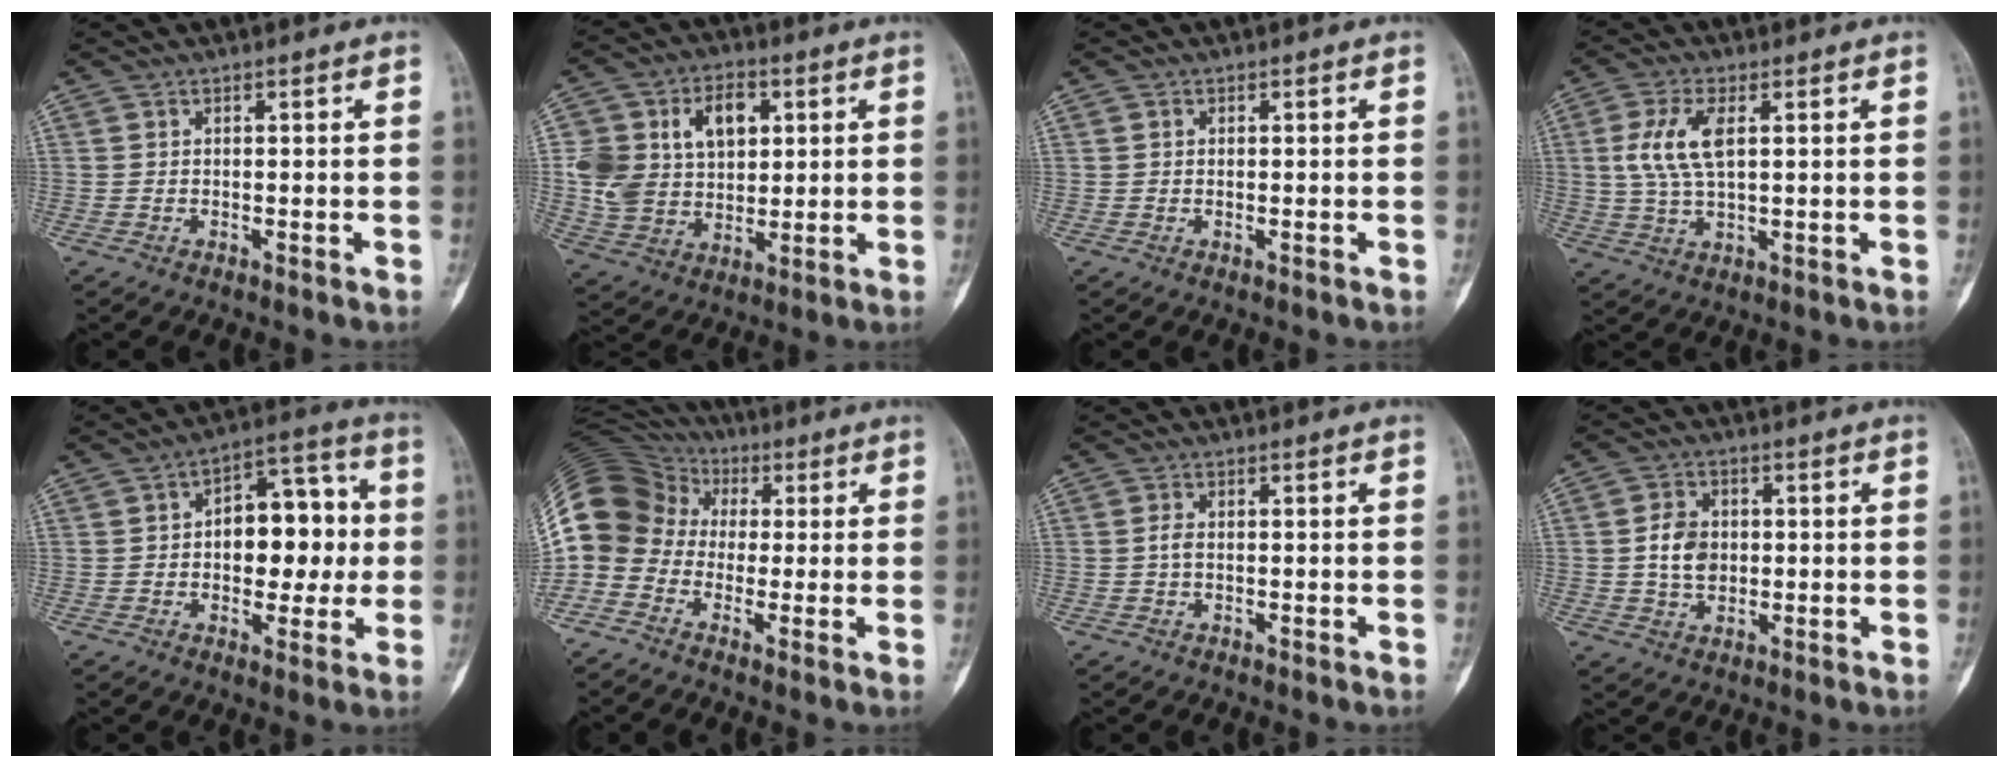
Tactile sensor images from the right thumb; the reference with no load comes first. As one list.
[{"total": 15.1, "force": [3.6, 10.9, 9.8], "torque": [-0.138, 0.006, 0.072]}, {"total": 0.0}, {"total": 8.4, "force": [1.9, 3.8, 7.2], "torque": [-0.157, 0.000, 0.039]}, {"total": 13.8, "force": [0.4, 8.3, 11.0], "torque": [-0.106, 0.033, 0.000]}, {"total": 14.7, "force": [-1.1, 12.6, 7.5], "torque": [-0.158, 0.060, -0.033]}, {"total": 1.4, "force": [-0.1, 0.9, 1.1], "torque": [-0.019, 0.002, -0.005]}, {"total": 6.3, "force": [0.1, 4.8, 4.1], "torque": [-0.056, 0.003, 0.000]}]